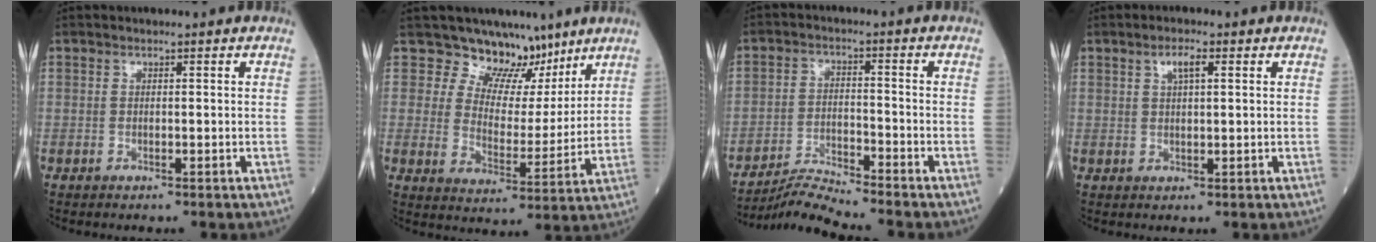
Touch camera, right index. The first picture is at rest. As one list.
[{"total": 8.6, "force": [6.9, 4.4, 2.3], "torque": [-0.029, -0.011, 0.111]}, {"total": 5.7, "force": [-5.4, -1.7, 0.2], "torque": [-0.016, -0.014, -0.101]}, {"total": 2.8, "force": [1.3, 0.6, 2.4], "torque": [-0.048, 0.003, 0.023]}]